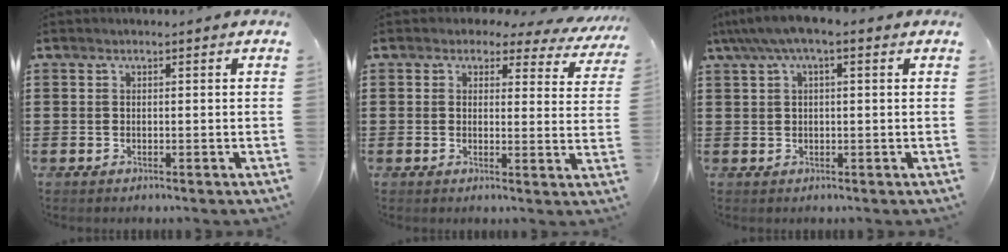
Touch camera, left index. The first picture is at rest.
{"total": 2.9, "force": [2.2, 1.7, 0.9], "torque": [-0.032, -0.005, 0.037]}
{"total": 3.6, "force": [1.3, 1.0, 3.2], "torque": [-0.068, 0.006, 0.018]}